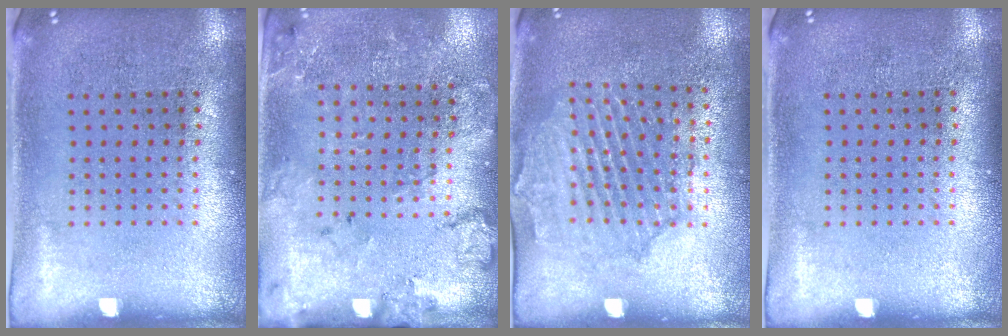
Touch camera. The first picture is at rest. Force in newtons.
{"total": 1.8, "press": 1.7, "slide": 0.7}
{"total": 1.6, "press": 1.6, "slide": 0.2}
{"total": 0.0}